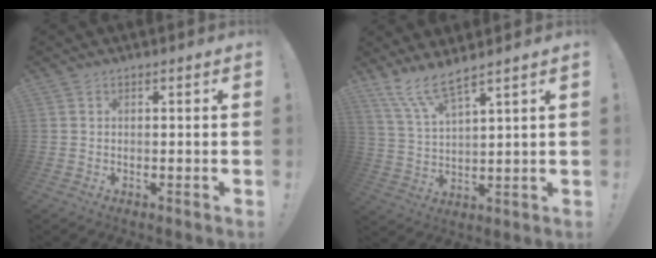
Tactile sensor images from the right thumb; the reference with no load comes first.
{"total": 8.7, "force": [7.0, 1.4, 5.0], "torque": [-0.107, -0.032, 0.129]}